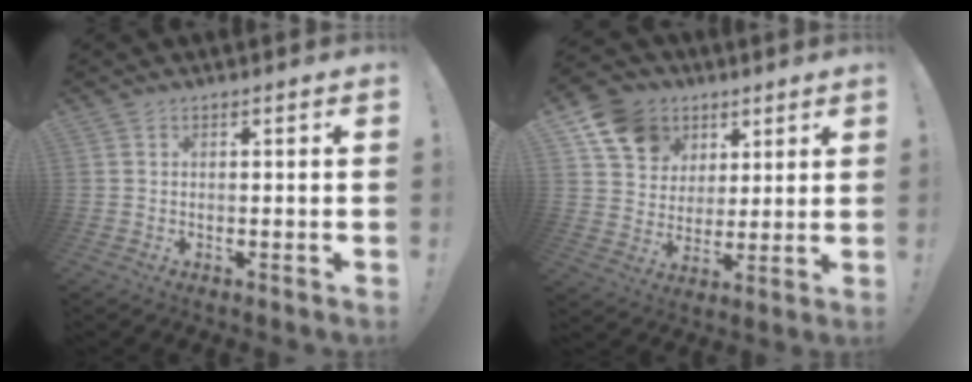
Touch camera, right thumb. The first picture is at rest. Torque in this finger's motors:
{"motor_torque": [0.69, 2.26, 0.20, -0.05, 0.01]}